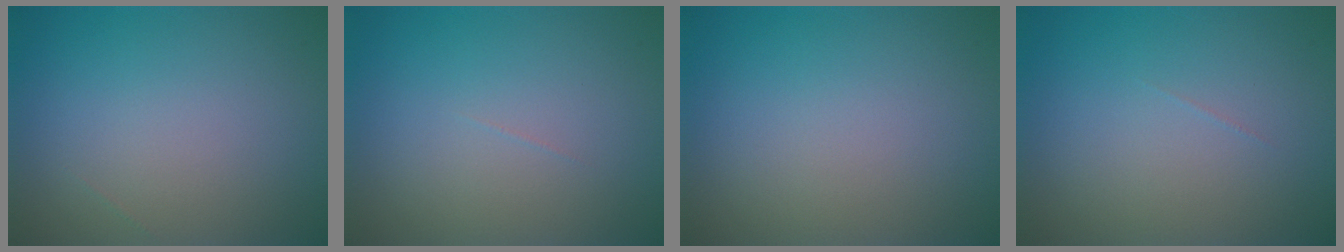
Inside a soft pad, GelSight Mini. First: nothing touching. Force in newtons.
{"total": 0.0}
{"total": 0.0}
{"total": 0.0}